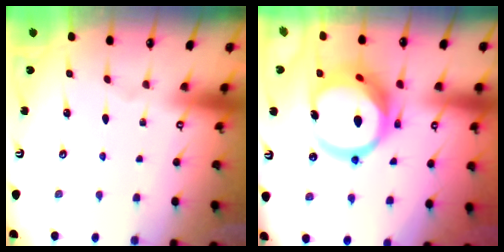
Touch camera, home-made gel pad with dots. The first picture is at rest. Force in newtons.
{"total": 17.2, "press": 17.0, "slide": 2.4}